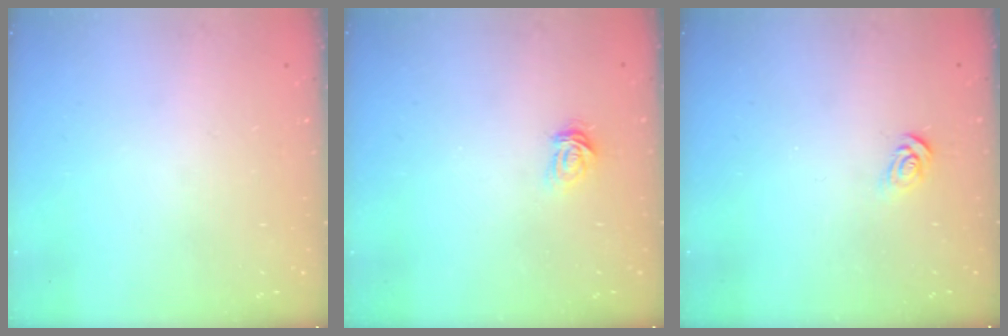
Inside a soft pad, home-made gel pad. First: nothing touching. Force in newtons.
{"total": 3.3, "press": 3.2, "slide": 0.3}
{"total": 3.7, "press": 3.7, "slide": 0.2}